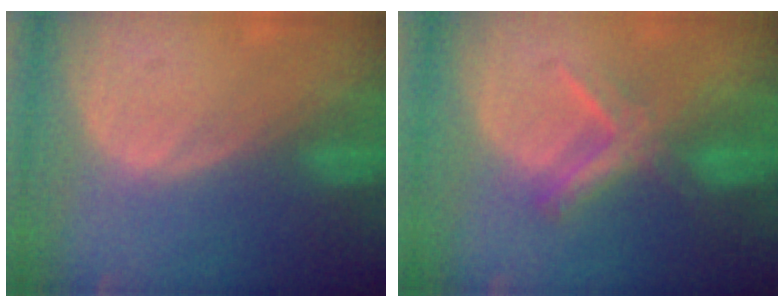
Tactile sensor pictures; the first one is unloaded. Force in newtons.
{"total": 5.5, "press": 5.4, "slide": 1.1}